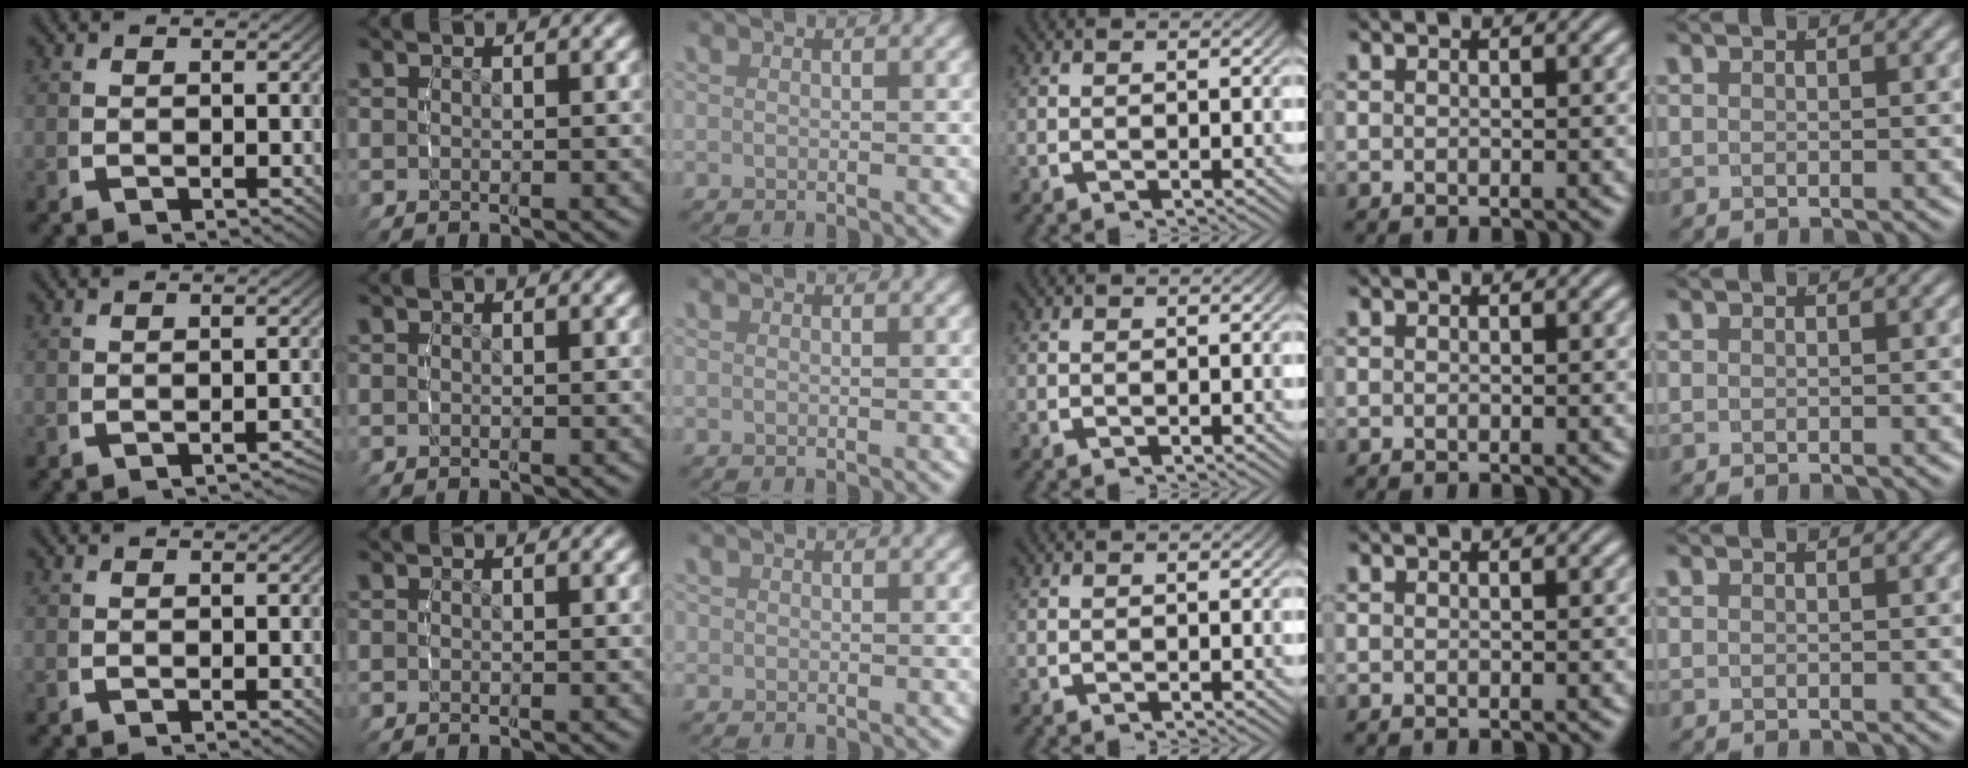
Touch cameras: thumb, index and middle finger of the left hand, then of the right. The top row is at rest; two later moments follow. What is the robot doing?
{"motion": "lift_and_place", "object": "condiment"}